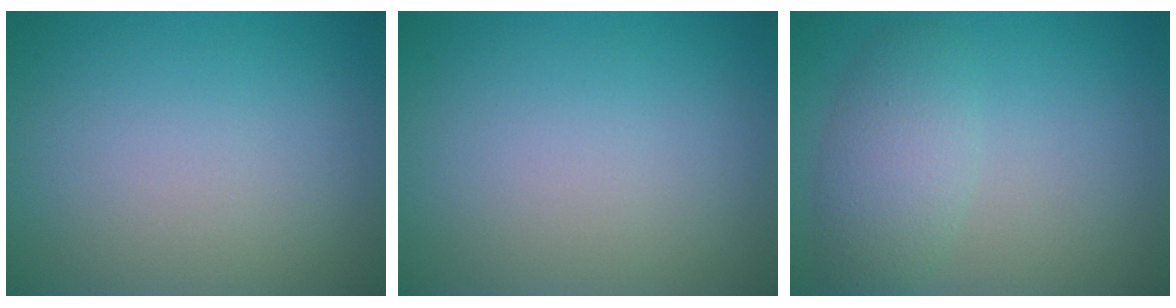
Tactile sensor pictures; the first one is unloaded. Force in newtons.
{"total": 0.0}
{"total": 3.5, "press": 3.5, "slide": 0.0}